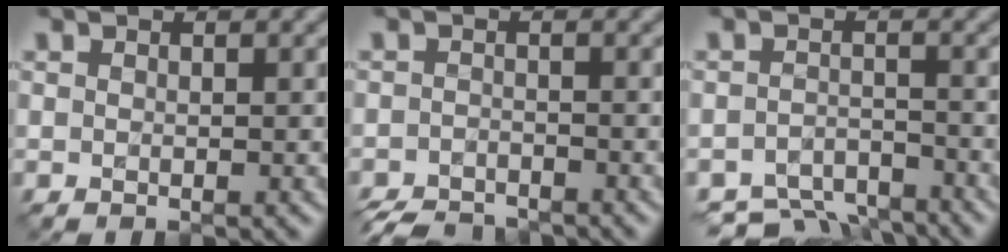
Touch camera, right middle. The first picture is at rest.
{"total": 4.3, "force": [-4.2, 0.6, 0.8], "torque": [-0.010, -0.015, -0.075]}
{"total": 5.6, "force": [-5.3, 1.4, 1.2], "torque": [-0.023, -0.020, -0.087]}